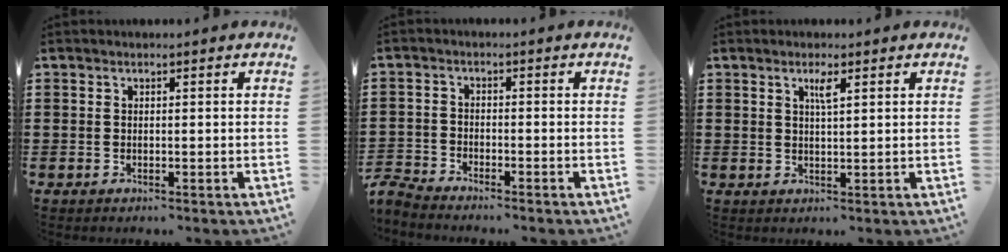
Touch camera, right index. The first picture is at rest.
{"total": 3.0, "force": [-3.0, 0.1, -0.1], "torque": [-0.018, -0.005, -0.068]}
{"total": 2.1, "force": [1.1, 0.2, 1.8], "torque": [-0.031, -0.003, 0.016]}